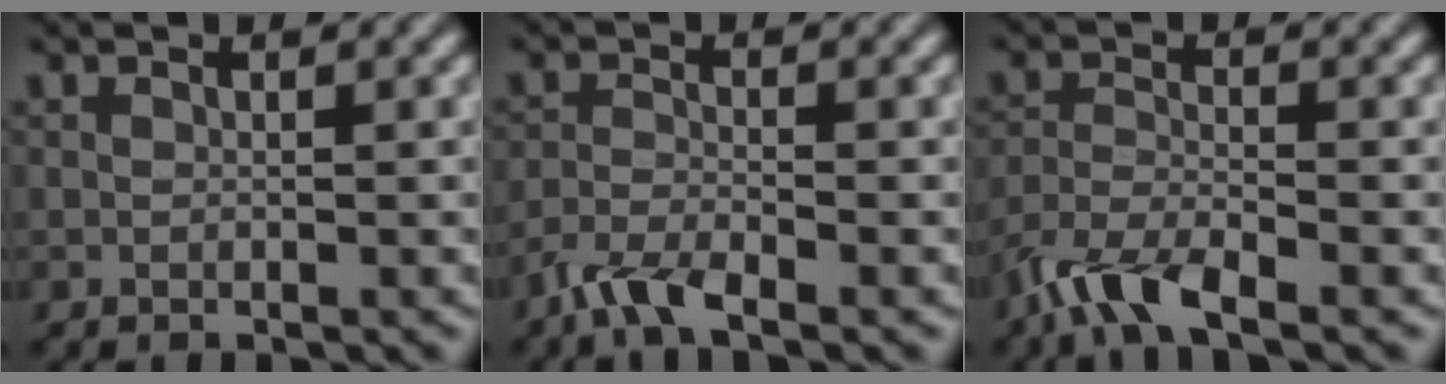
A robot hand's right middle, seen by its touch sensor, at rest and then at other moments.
{"total": 3.2, "force": [-2.5, 0.6, 1.9], "torque": [-0.043, -0.004, -0.058]}
{"total": 4.9, "force": [-3.8, 1.1, 2.9], "torque": [-0.060, -0.007, -0.081]}